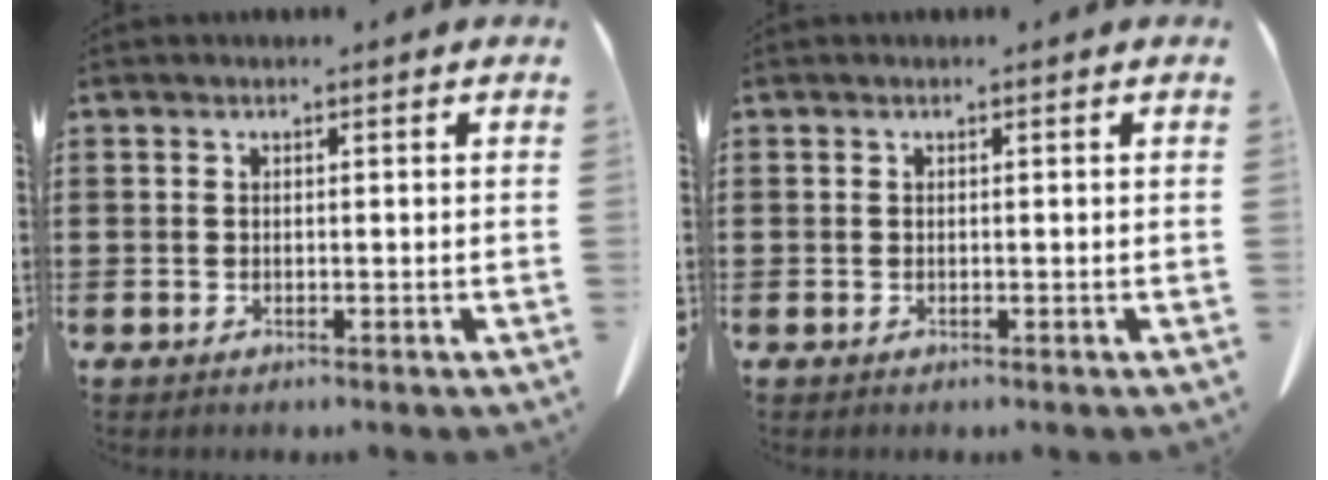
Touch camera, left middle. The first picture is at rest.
{"total": 0.0}